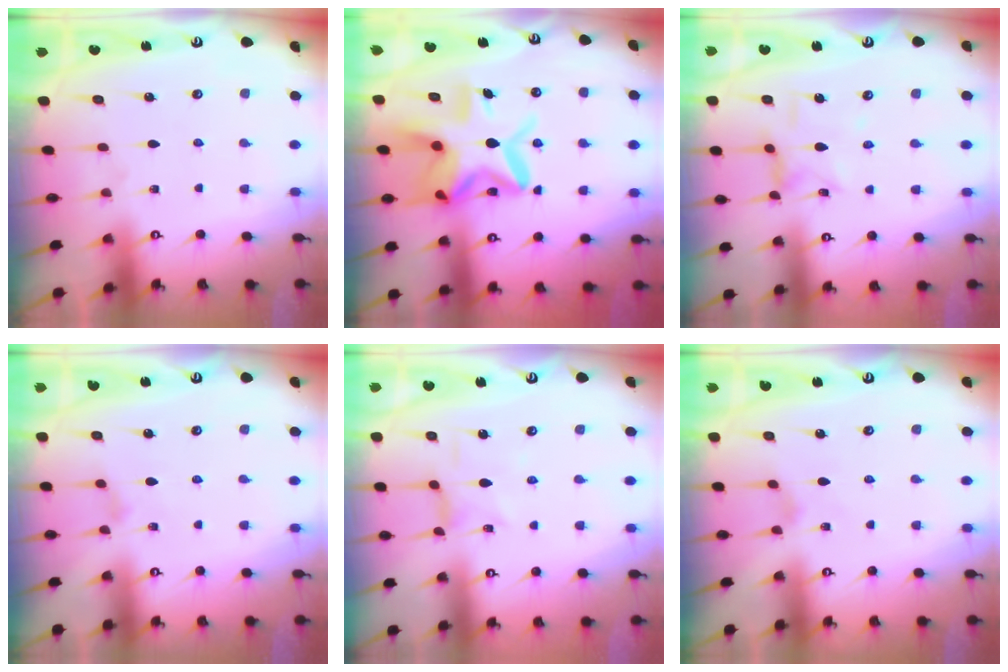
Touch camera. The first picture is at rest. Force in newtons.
{"total": 16.0, "press": 15.8, "slide": 2.2}
{"total": 4.5, "press": 4.5, "slide": 0.4}
{"total": 2.1, "press": 2.1, "slide": 0.4}
{"total": 2.7, "press": 2.6, "slide": 0.6}
{"total": 1.4, "press": 1.3, "slide": 0.4}